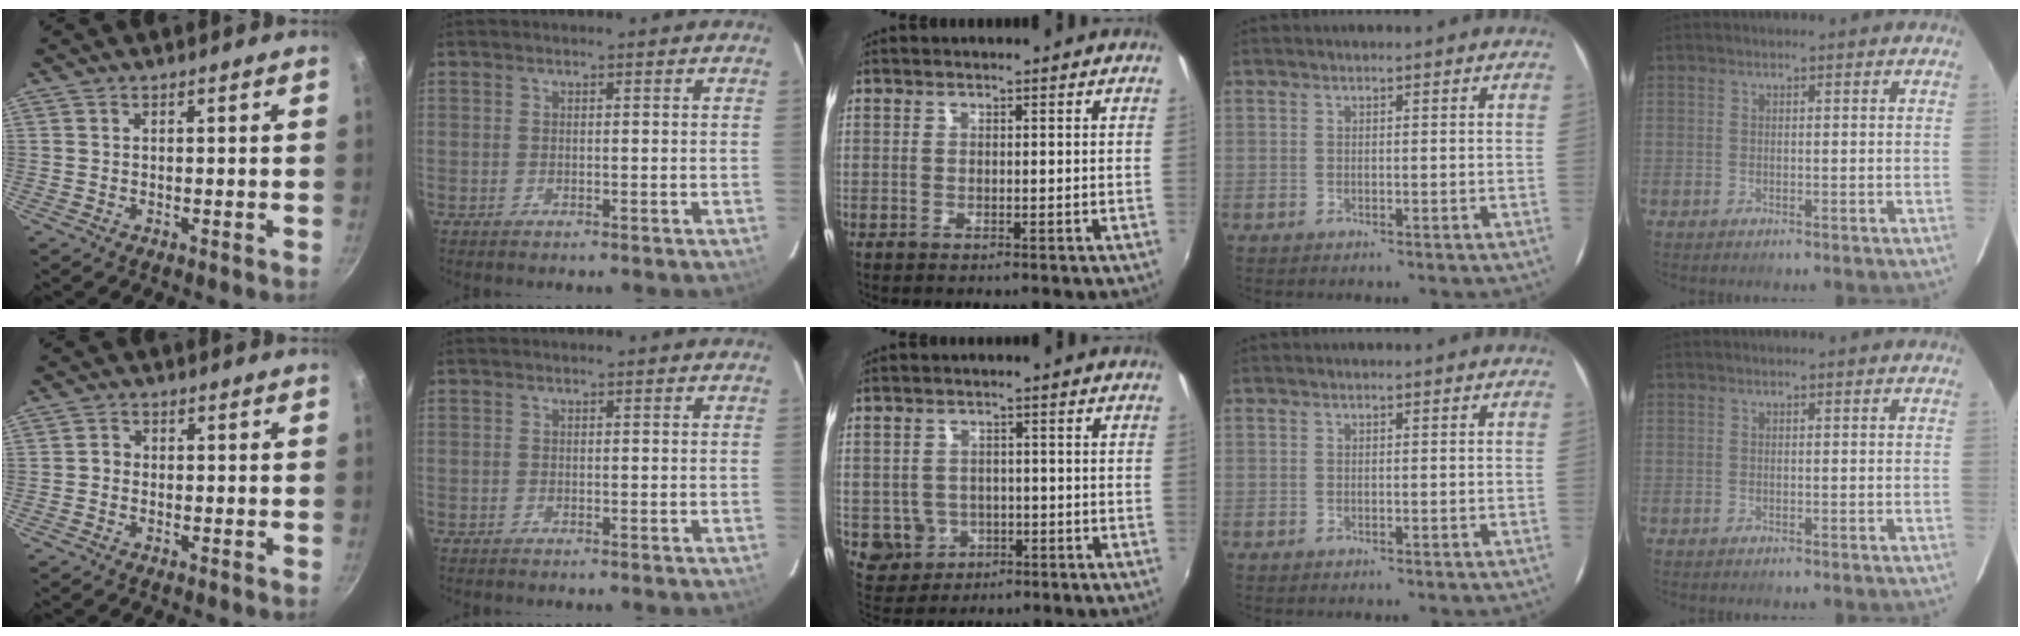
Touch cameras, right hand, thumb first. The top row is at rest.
{"thumb": {"total": 1.6, "force": [-0.5, 1.4, 0.6], "torque": [-0.003, 0.009, -0.014]}, "middle": {"total": 5.8, "force": [-1.6, 5.4, 1.3], "torque": [-0.041, 0.005, -0.010]}}